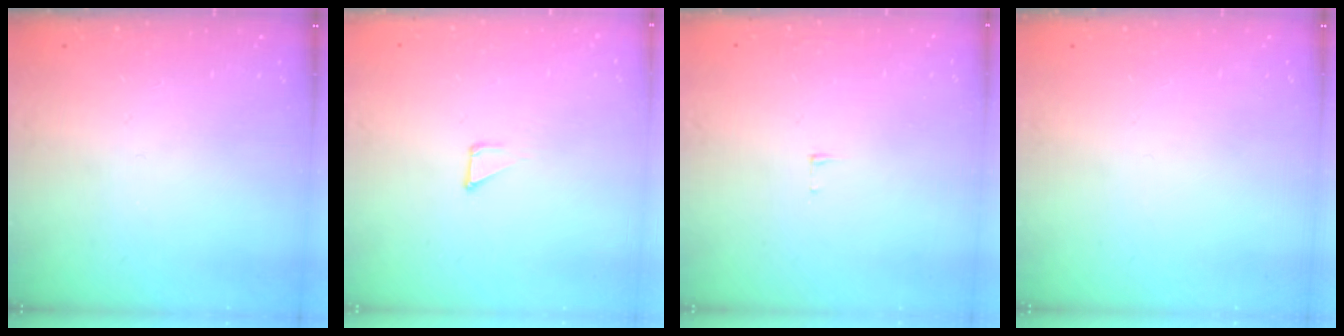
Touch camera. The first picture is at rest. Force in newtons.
{"total": 1.6, "press": 1.6, "slide": 0.1}
{"total": 3.8, "press": 3.8, "slide": 0.3}
{"total": 0.0}